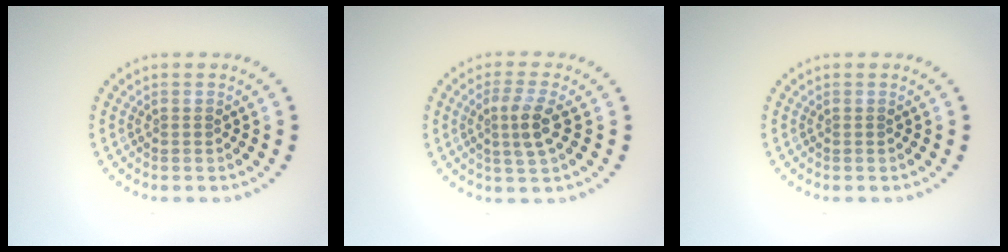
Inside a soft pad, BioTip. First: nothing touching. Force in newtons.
{"total": 2.8, "press": 2.5, "slide": 1.2}
{"total": 0.0}